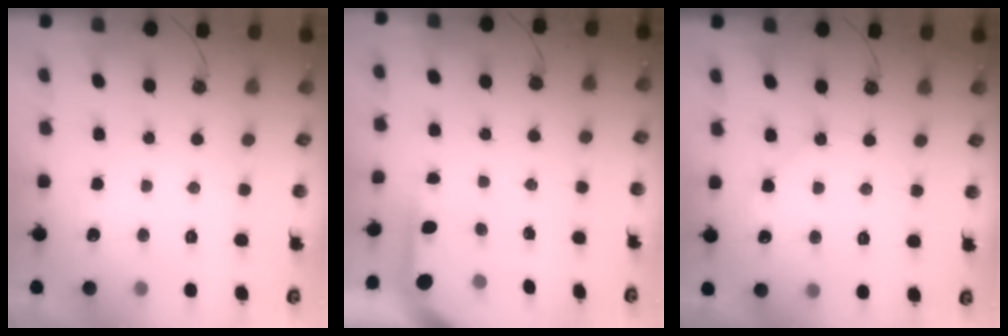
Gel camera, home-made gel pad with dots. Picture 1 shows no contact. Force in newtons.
{"total": 3.8, "press": 3.8, "slide": 0.3}
{"total": 6.0, "press": 5.9, "slide": 0.8}